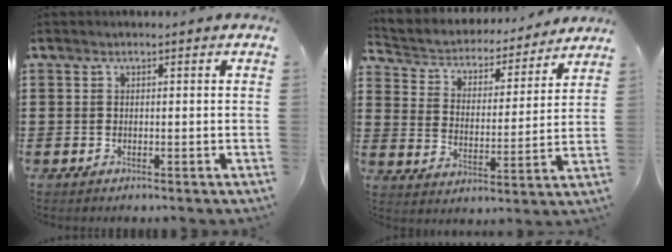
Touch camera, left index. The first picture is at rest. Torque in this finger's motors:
{"motor_torque": [2.14, 0.00, 0.49, 0.08]}